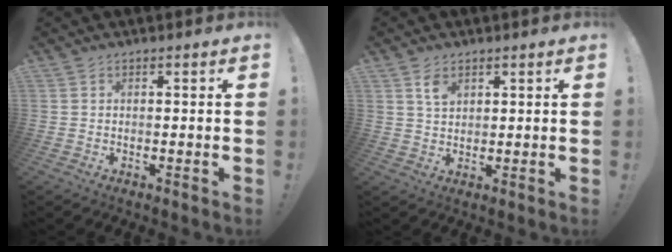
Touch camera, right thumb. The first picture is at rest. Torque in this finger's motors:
{"motor_torque": [1.18, 0.93, 0.53, -0.79, 0.00]}